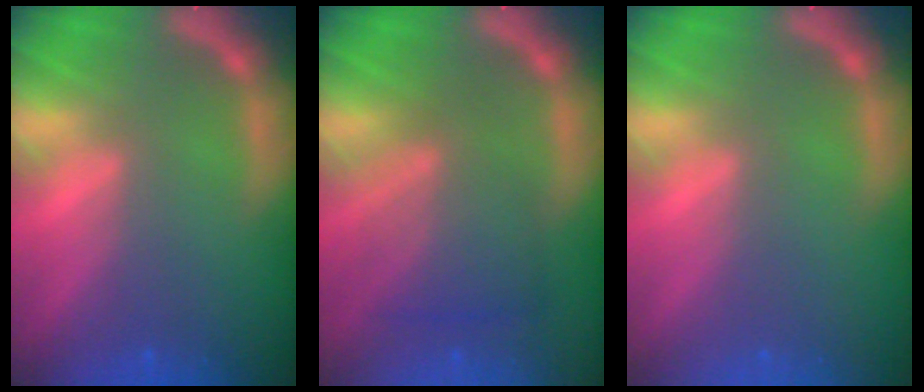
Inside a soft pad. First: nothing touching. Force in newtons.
{"total": 6.0}
{"total": 0.0}